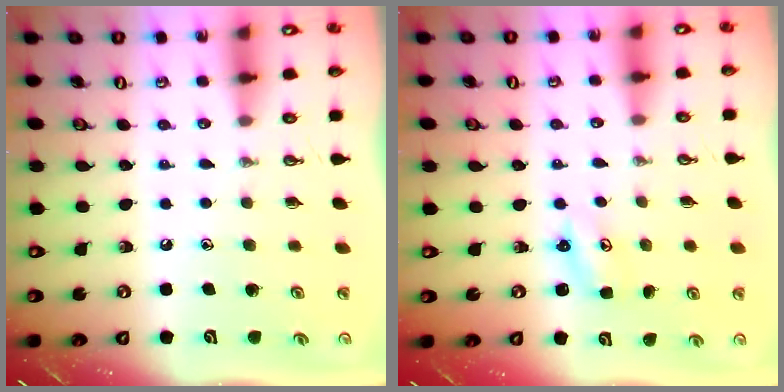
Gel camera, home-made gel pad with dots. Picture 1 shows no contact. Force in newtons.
{"total": 2.4, "press": 2.4, "slide": 0.2}